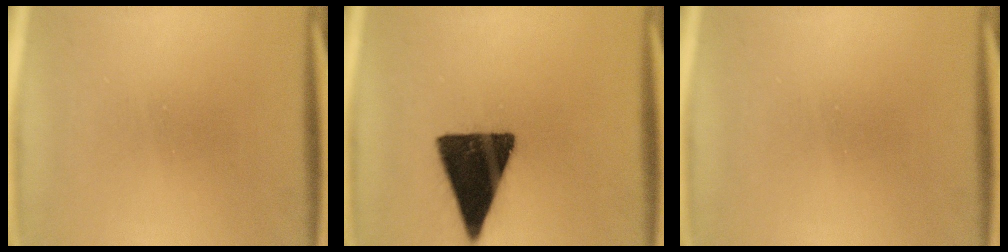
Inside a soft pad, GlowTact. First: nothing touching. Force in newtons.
{"total": 16.8}
{"total": 0.0}